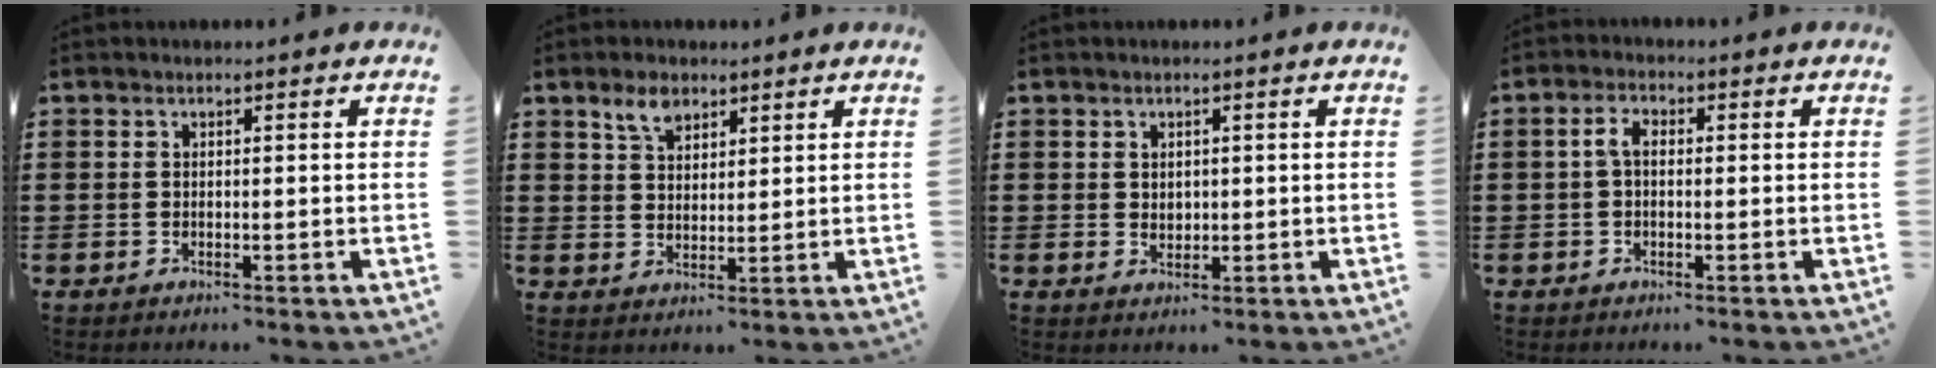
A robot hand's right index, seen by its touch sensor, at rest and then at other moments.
{"total": 4.0, "force": [2.8, 2.1, 1.8], "torque": [-0.038, 0.004, 0.051]}
{"total": 1.3, "force": [0.7, 1.0, 0.3], "torque": [-0.007, 0.006, 0.013]}
{"total": 2.7, "force": [0.0, 1.4, 2.3], "torque": [-0.053, 0.004, -0.003]}